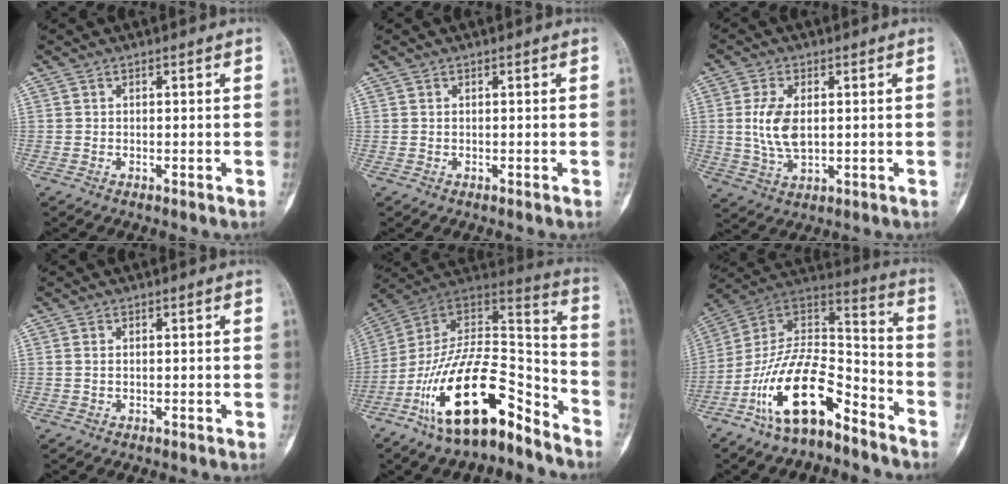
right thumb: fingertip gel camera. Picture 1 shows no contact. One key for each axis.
{"total": 0.0}
{"total": 8.1, "fx": 0.8, "fy": 4.5, "fz": 6.7, "tx": -0.135, "ty": -0.008, "tz": 0.021}
{"total": 0.9, "fx": 0.2, "fy": 0.5, "fz": 0.7, "tx": -0.019, "ty": 0.004, "tz": 0.008}
{"total": 22.9, "fx": -13.9, "fy": 9.1, "fz": 15.8, "tx": -0.266, "ty": 0.100, "tz": -0.240}
{"total": 18.8, "fx": -11.4, "fy": 7.9, "fz": 12.7, "tx": -0.211, "ty": 0.098, "tz": -0.206}